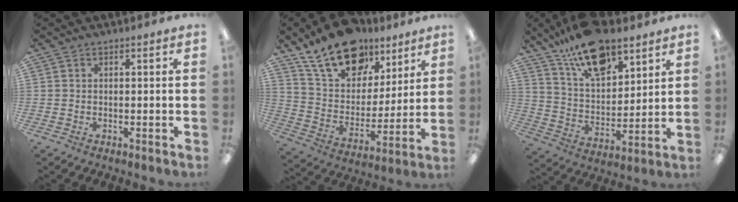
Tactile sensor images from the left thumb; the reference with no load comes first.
{"total": 19.0, "force": [13.3, 11.0, 8.1], "torque": [-0.144, -0.079, 0.243]}
{"total": 17.9, "force": [12.7, 8.1, 9.8], "torque": [-0.174, -0.062, 0.224]}